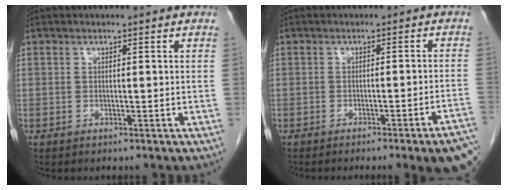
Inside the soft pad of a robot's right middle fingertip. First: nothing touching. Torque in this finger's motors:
{"motor_torque": [1.08, -1.06, 0.13, 0.05]}